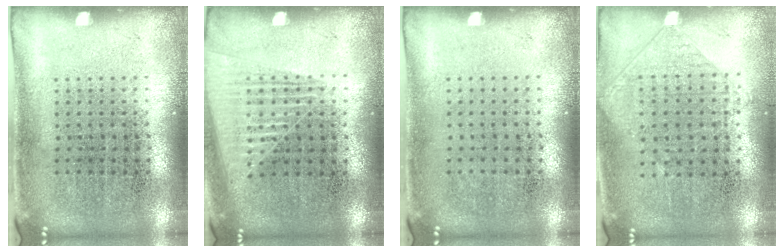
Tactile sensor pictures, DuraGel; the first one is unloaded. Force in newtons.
{"total": 1.5, "press": 1.5, "slide": 0.4}
{"total": 0.0}
{"total": 1.0, "press": 0.9, "slide": 0.4}